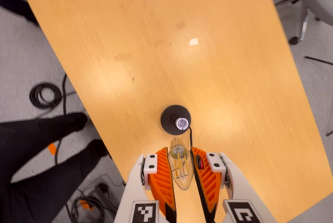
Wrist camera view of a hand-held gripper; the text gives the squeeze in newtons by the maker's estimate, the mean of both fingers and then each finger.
{"total": 14.1, "left": 15.3, "right": 12.9}